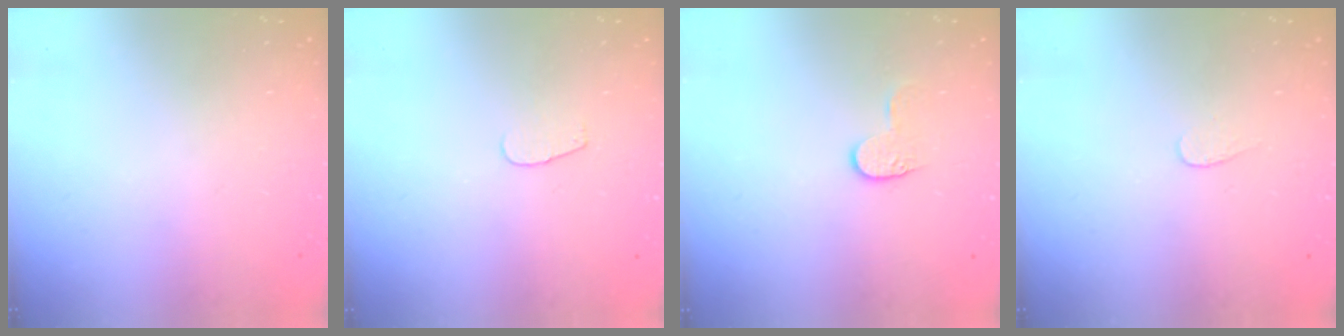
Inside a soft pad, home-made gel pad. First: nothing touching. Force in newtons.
{"total": 2.8, "press": 2.8, "slide": 0.2}
{"total": 5.8, "press": 5.8, "slide": 0.6}
{"total": 3.3, "press": 3.3, "slide": 0.3}